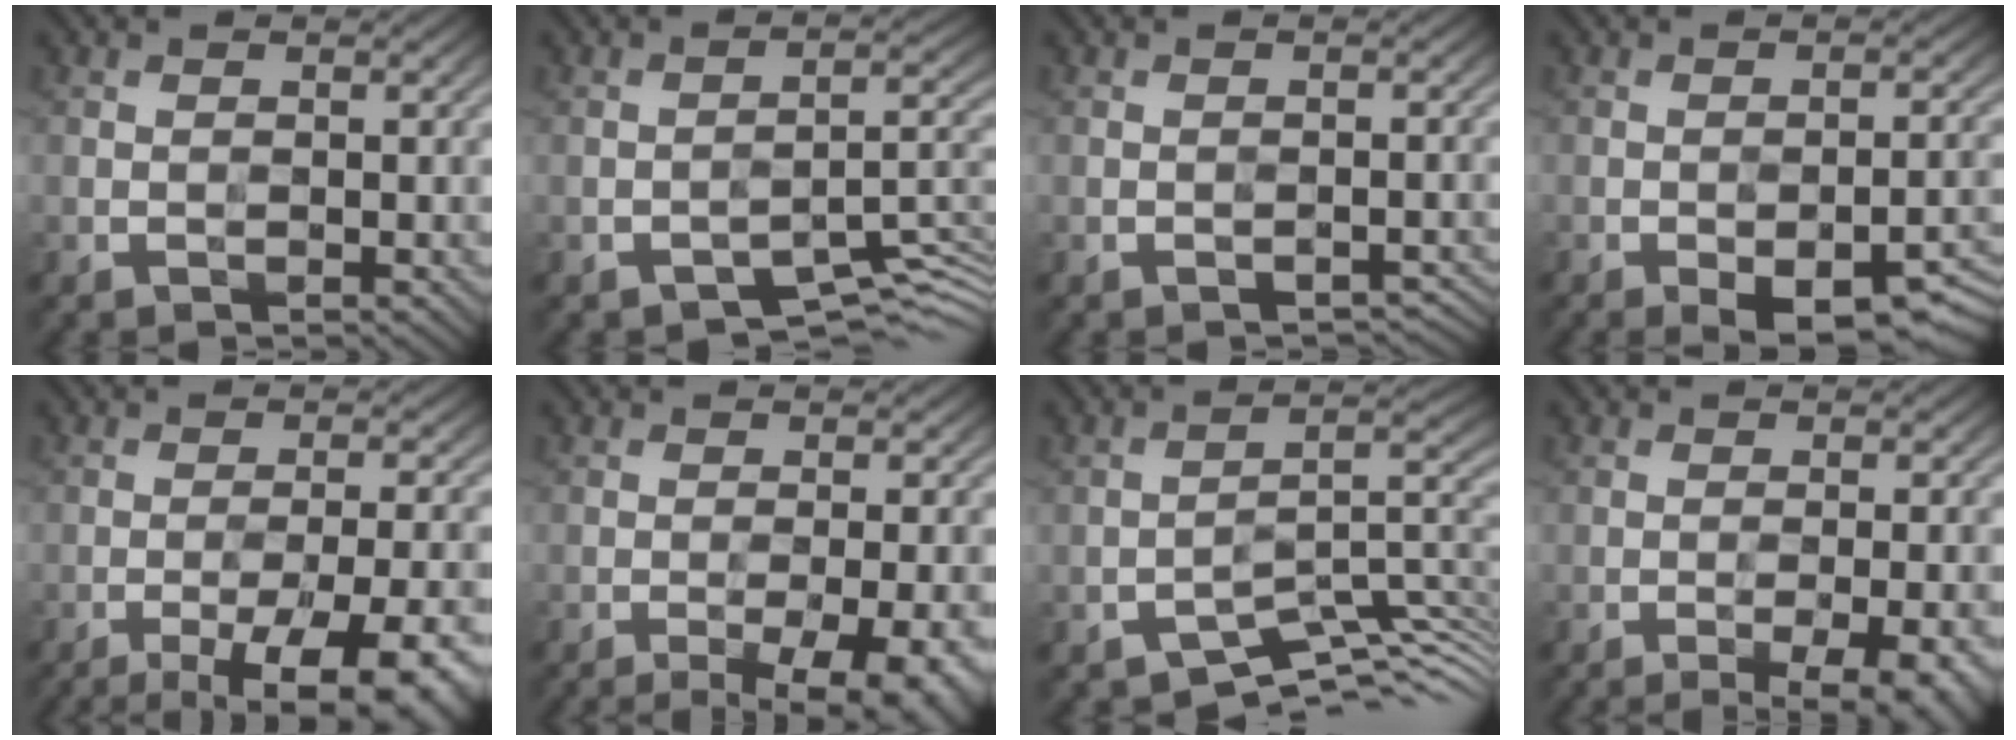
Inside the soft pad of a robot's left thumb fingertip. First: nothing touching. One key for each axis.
{"total": 5.9, "fx": -4.2, "fy": 2.0, "fz": 3.7, "tx": -0.043, "ty": 0.003, "tz": -0.066}
{"total": 1.4, "fx": -1.1, "fy": 0.4, "fz": 0.7, "tx": -0.007, "ty": 0.004, "tz": -0.012}
{"total": 8.6, "fx": -4.8, "fy": 3.1, "fz": 6.4, "tx": -0.089, "ty": -0.003, "tz": -0.062}
{"total": 14.7, "fx": -9.1, "fy": 4.0, "fz": 10.8, "tx": -0.142, "ty": -0.006, "tz": -0.115}
{"total": 9.9, "fx": -5.1, "fy": 2.9, "fz": 8.0, "tx": -0.108, "ty": -0.011, "tz": -0.056}
{"total": 8.1, "fx": -5.4, "fy": 3.1, "fz": 5.2, "tx": -0.064, "ty": -0.009, "tz": -0.094}
{"total": 7.8, "fx": -4.1, "fy": 2.0, "fz": 6.4, "tx": -0.089, "ty": -0.001, "tz": -0.045}